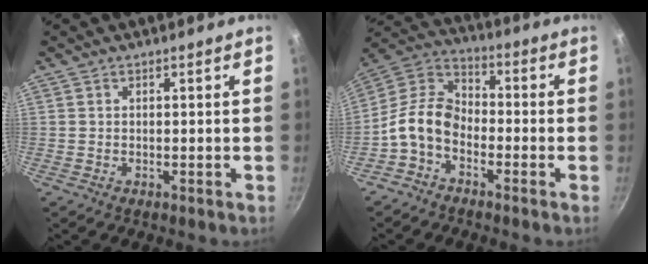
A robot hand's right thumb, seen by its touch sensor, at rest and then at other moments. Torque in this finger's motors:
{"motor_torque": [1.11, 1.71, 0.87, -0.79, 0.10]}